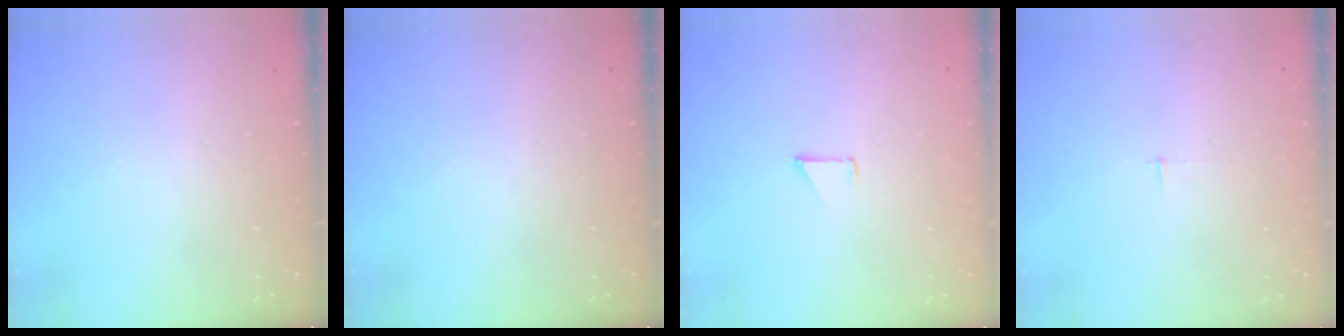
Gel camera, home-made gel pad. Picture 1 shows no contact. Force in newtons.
{"total": 0.0}
{"total": 0.9, "press": 0.8, "slide": 0.1}
{"total": 2.5, "press": 2.5, "slide": 0.2}